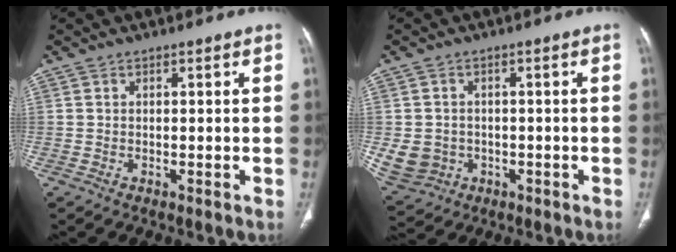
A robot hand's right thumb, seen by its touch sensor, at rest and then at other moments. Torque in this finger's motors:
{"motor_torque": [1.51, 1.02, 0.47, -0.88, 0.09]}